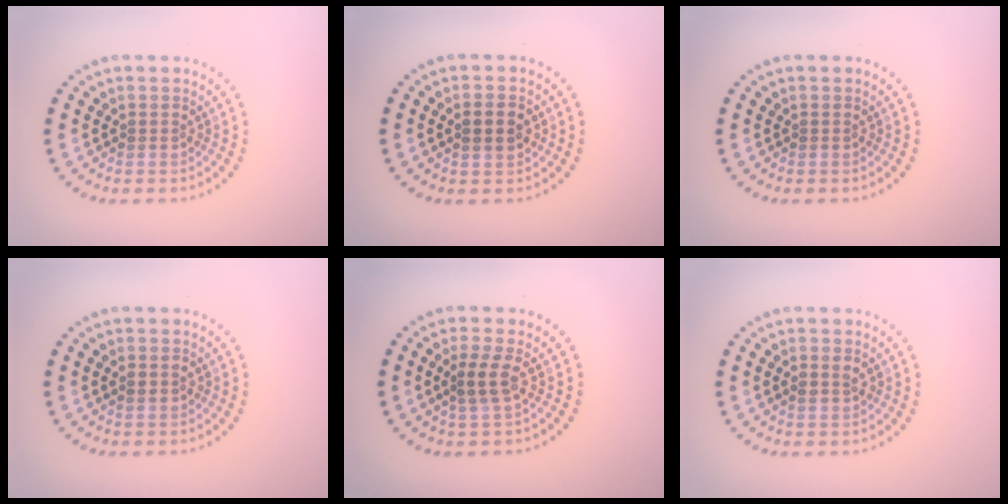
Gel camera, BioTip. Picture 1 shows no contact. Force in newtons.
{"total": 2.4, "press": 2.4, "slide": 0.3}
{"total": 0.0}
{"total": 1.5, "press": 1.5, "slide": 0.2}
{"total": 2.0, "press": 1.8, "slide": 0.9}
{"total": 1.4, "press": 1.4, "slide": 0.2}